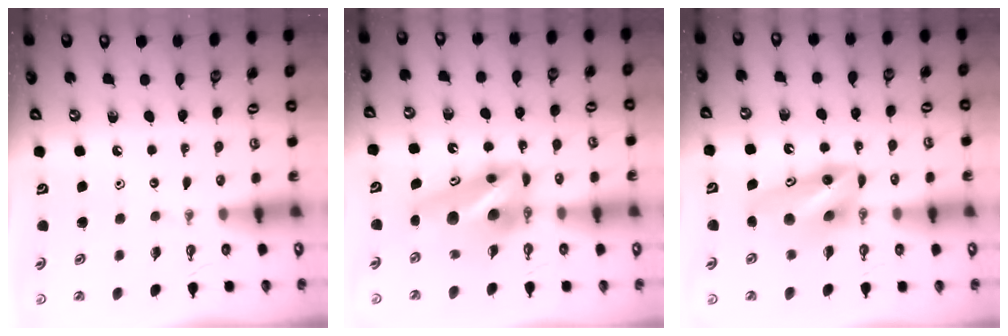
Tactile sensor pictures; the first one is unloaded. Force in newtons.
{"total": 10.7, "press": 9.6, "slide": 4.6}
{"total": 9.1, "press": 7.9, "slide": 4.5}